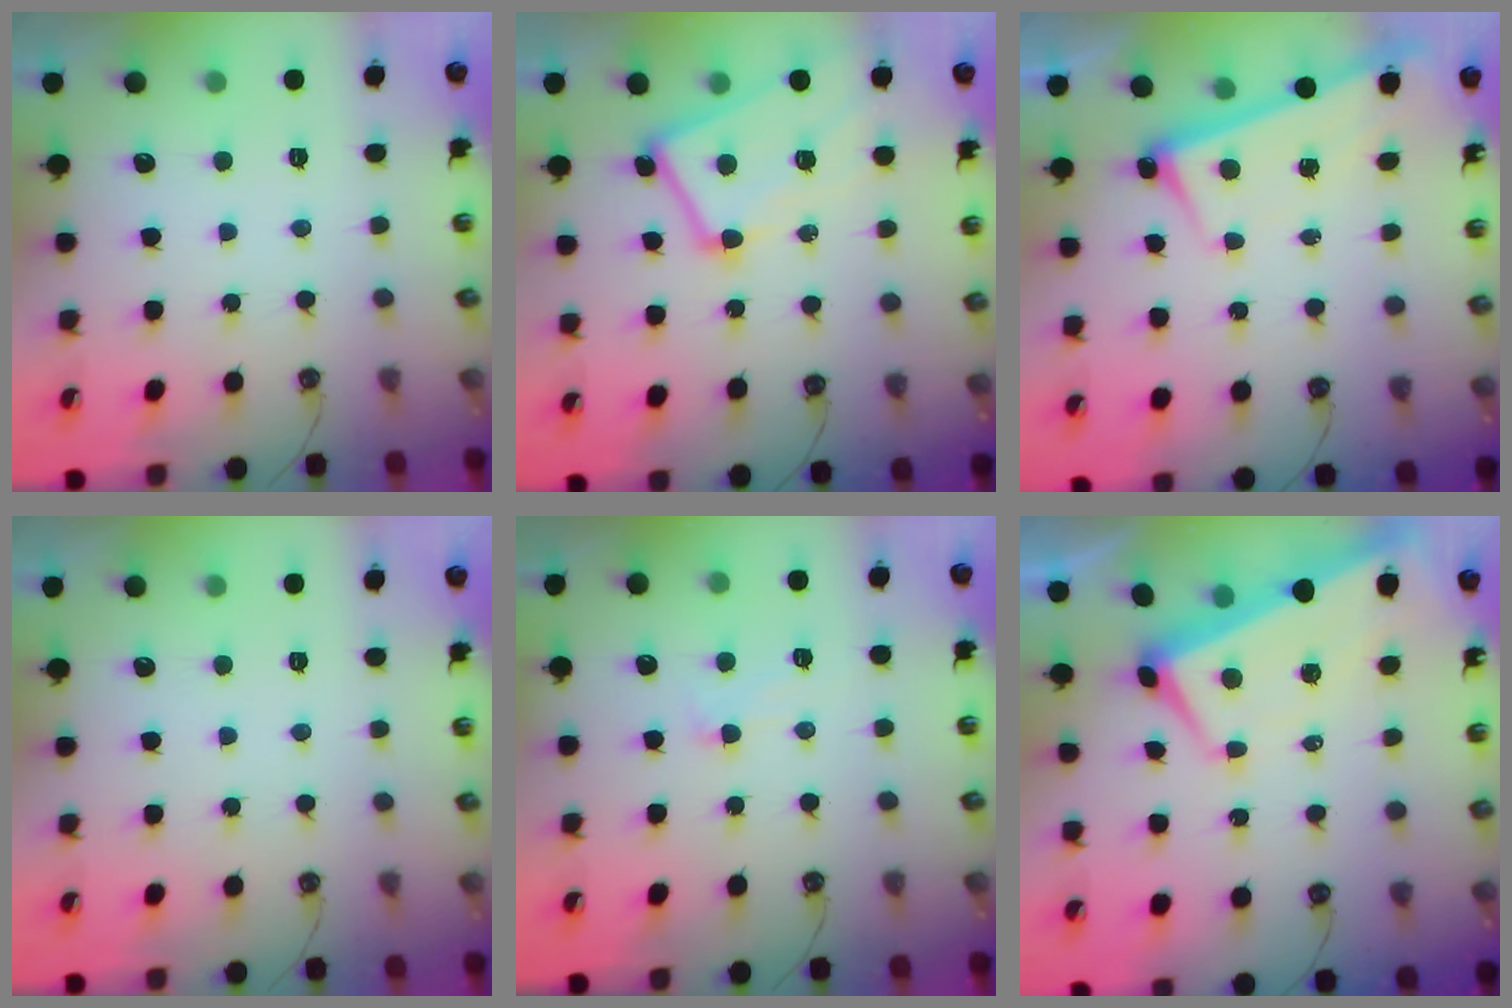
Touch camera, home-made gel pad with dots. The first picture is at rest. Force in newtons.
{"total": 6.6, "press": 6.5, "slide": 1.1}
{"total": 2.8, "press": 2.7, "slide": 0.4}
{"total": 0.0}
{"total": 5.1, "press": 5.1, "slide": 0.6}
{"total": 1.4, "press": 1.0, "slide": 0.9}